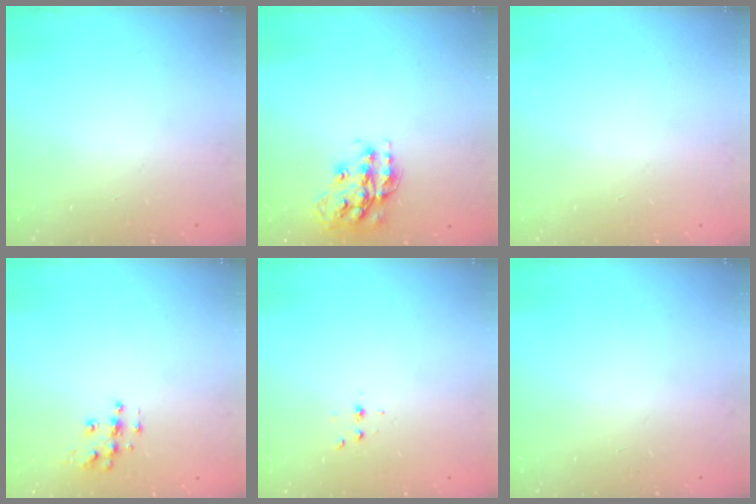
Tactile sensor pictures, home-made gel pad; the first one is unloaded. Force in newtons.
{"total": 14.6, "press": 14.5, "slide": 0.7}
{"total": 0.0}
{"total": 7.3, "press": 7.3, "slide": 0.2}
{"total": 2.3, "press": 2.3, "slide": 0.3}
{"total": 0.0}